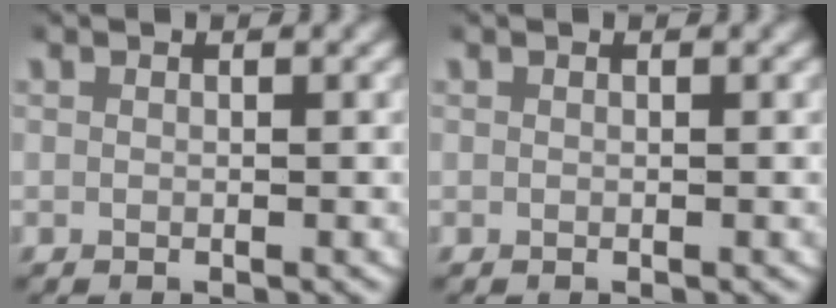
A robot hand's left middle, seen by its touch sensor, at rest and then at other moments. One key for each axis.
{"total": 0.0}